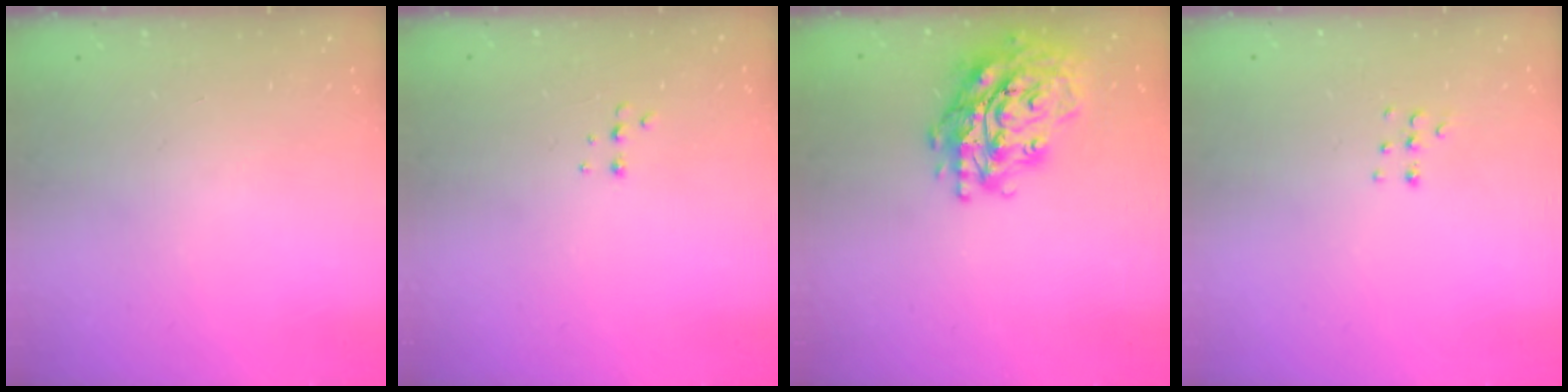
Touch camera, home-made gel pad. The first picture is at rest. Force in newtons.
{"total": 4.0, "press": 4.0, "slide": 0.8}
{"total": 21.0, "press": 20.9, "slide": 2.7}
{"total": 3.9, "press": 3.8, "slide": 1.0}